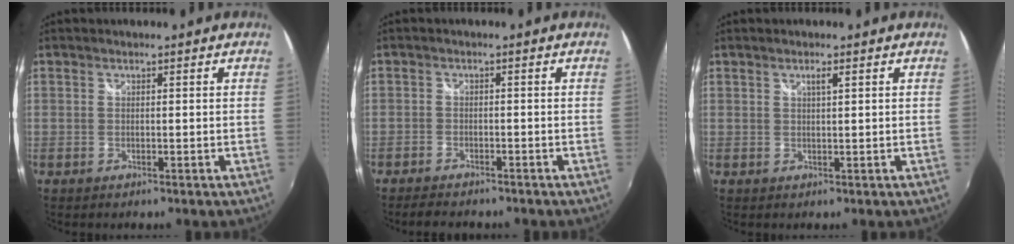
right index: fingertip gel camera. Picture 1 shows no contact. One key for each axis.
{"total": 4.2, "fx": -3.8, "fy": 1.3, "fz": 1.3, "tx": -0.044, "ty": -0.006, "tz": -0.063}
{"total": 1.5, "fx": 0.7, "fy": -0.1, "fz": 1.3, "tx": -0.020, "ty": 0.001, "tz": 0.011}